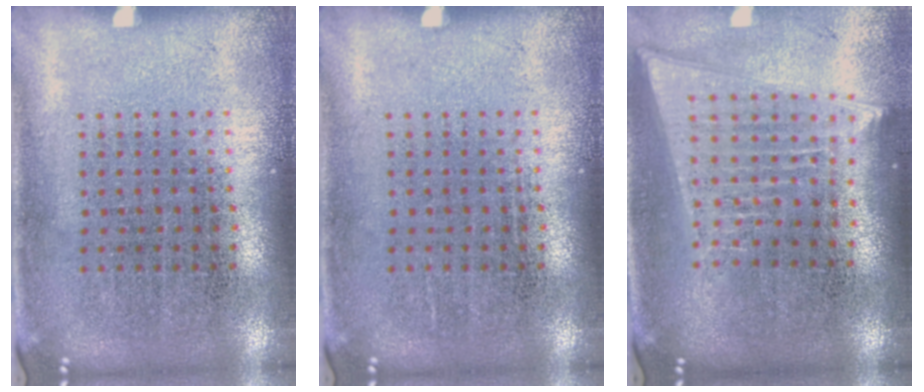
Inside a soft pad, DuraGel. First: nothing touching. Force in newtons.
{"total": 0.0}
{"total": 2.0, "press": 1.7, "slide": 1.0}